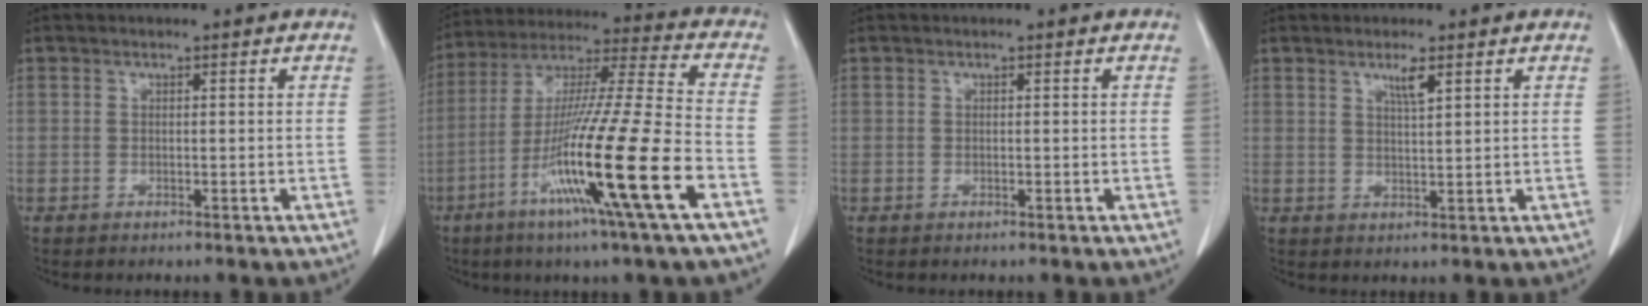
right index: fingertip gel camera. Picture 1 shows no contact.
{"total": 21.0, "force": [-8.2, -1.2, 19.3], "torque": [-0.373, -0.038, -0.158]}
{"total": 0.0}
{"total": 2.6, "force": [1.6, 0.1, 2.0], "torque": [-0.042, -0.003, 0.031]}